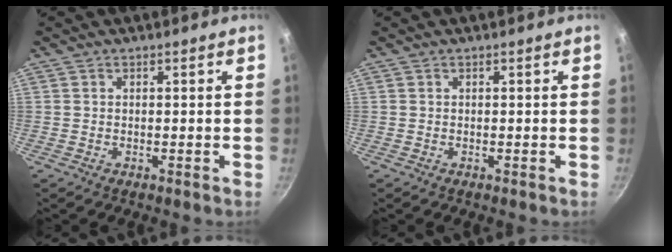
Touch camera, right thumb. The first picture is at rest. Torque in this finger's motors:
{"motor_torque": [-0.03, 0.03, 0.00, 0.00, 0.00]}